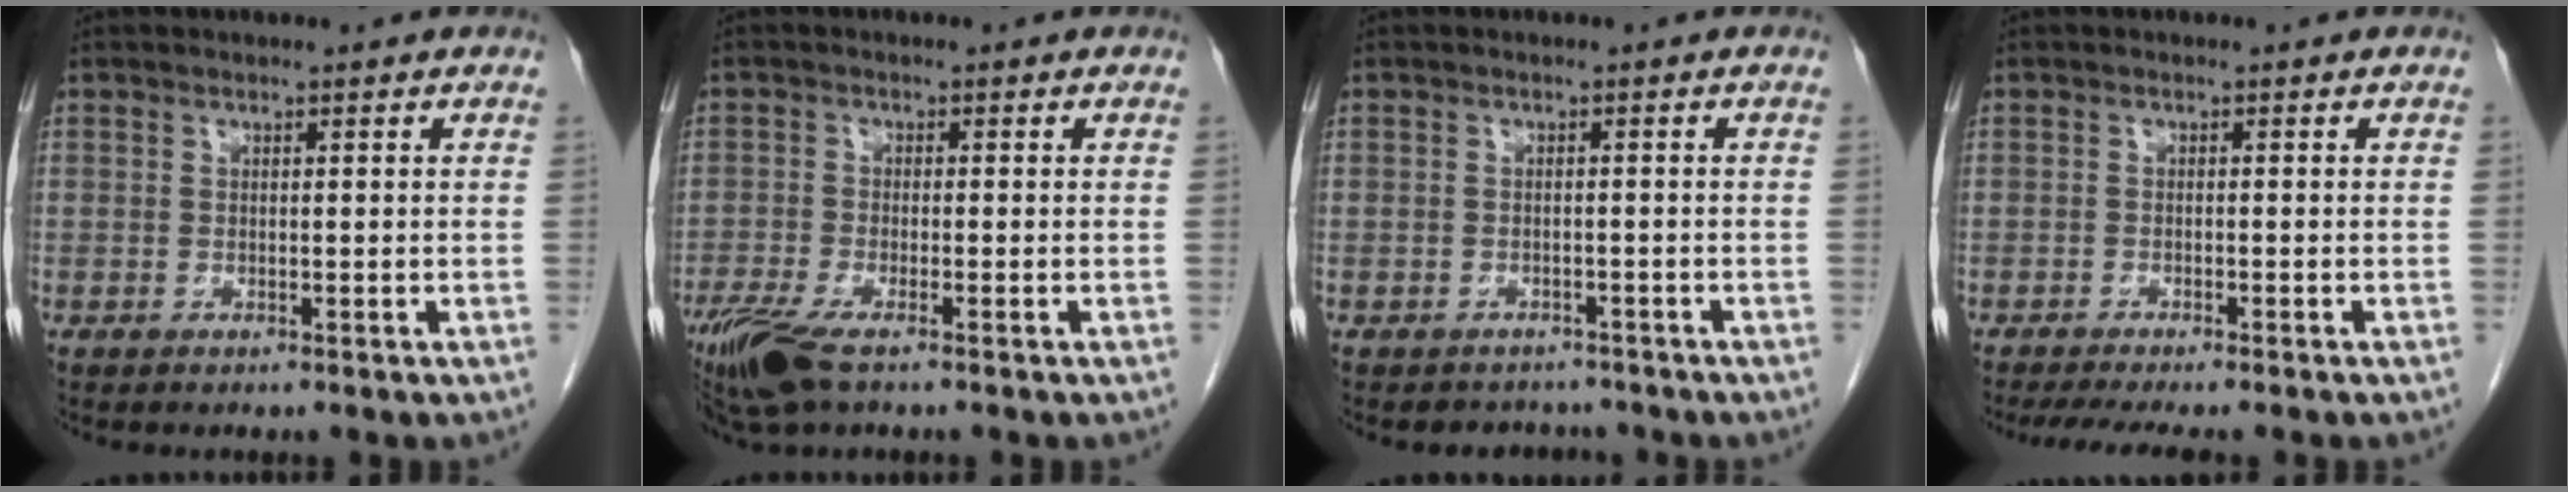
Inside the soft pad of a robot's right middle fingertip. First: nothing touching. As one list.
[{"total": 6.9, "force": [-4.7, 1.5, 4.8], "torque": [-0.096, -0.018, -0.089]}, {"total": 3.0, "force": [-2.7, 1.3, -0.4], "torque": [0.001, 0.006, -0.040]}, {"total": 6.5, "force": [-5.5, 0.5, 3.5], "torque": [-0.045, -0.012, -0.085]}]